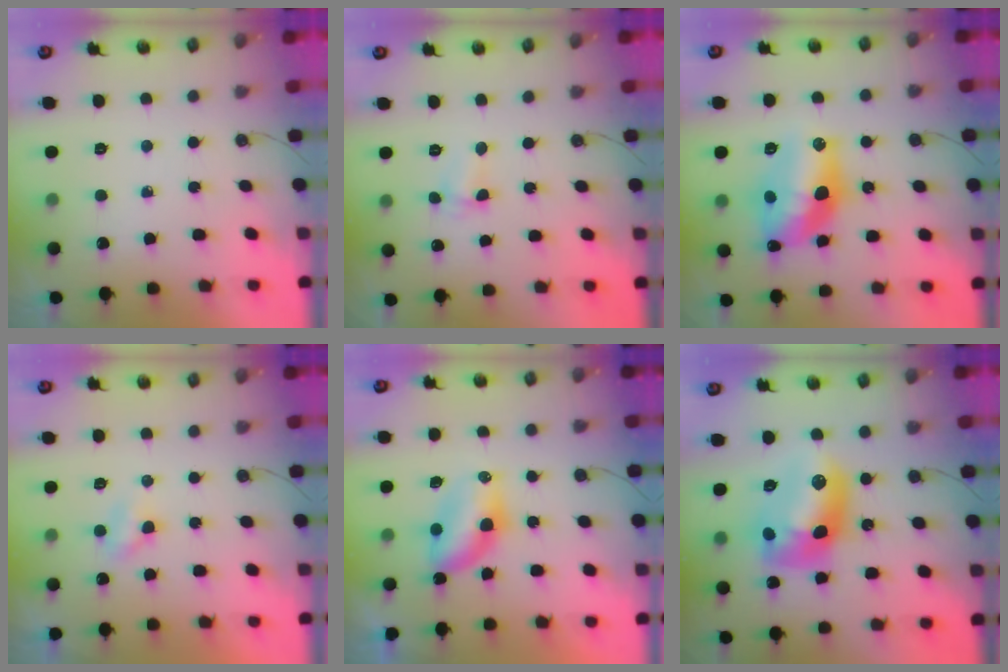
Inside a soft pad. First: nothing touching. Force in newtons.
{"total": 1.7, "press": 1.6, "slide": 0.6}
{"total": 15.0, "press": 14.9, "slide": 0.8}
{"total": 3.4, "press": 3.4, "slide": 0.6}
{"total": 7.7, "press": 7.1, "slide": 3.0}
{"total": 14.4, "press": 14.3, "slide": 1.2}